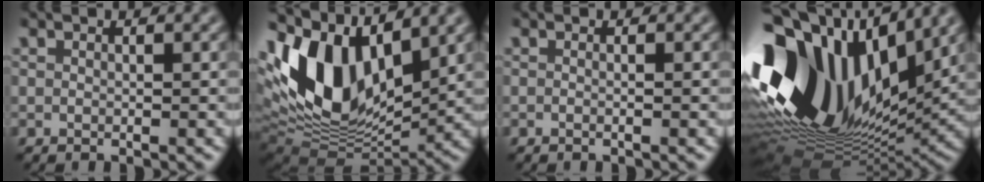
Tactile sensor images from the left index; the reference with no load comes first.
{"total": 12.4, "force": [4.0, 6.8, 9.6], "torque": [-0.181, 0.003, 0.076]}
{"total": 0.7, "force": [-0.4, 0.1, 0.6], "torque": [0.002, -0.005, -0.016]}
{"total": 16.2, "force": [2.6, 10.0, 12.4], "torque": [-0.270, 0.024, 0.042]}